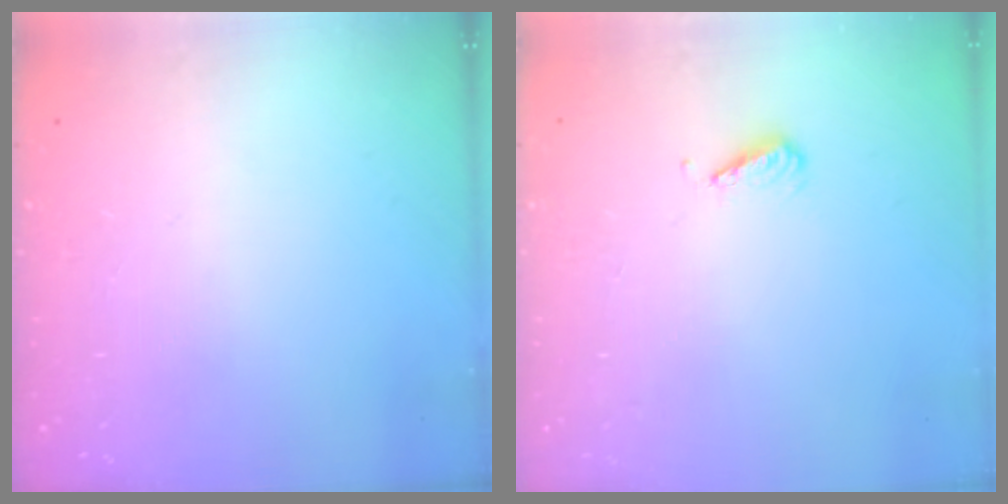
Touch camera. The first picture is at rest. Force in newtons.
{"total": 4.0, "press": 3.8, "slide": 1.2}